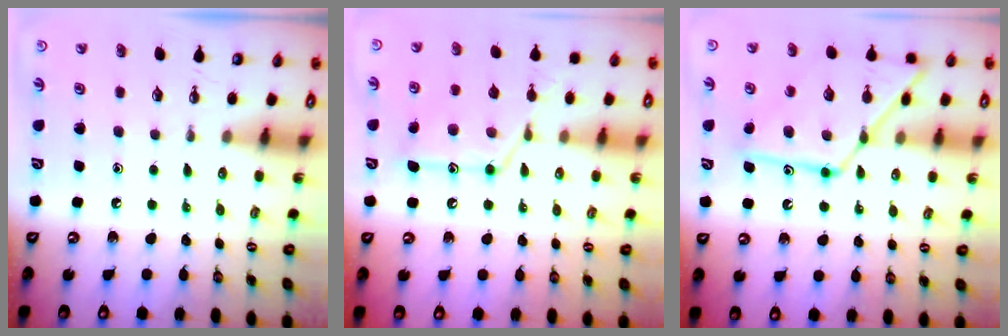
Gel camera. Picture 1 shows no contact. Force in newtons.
{"total": 13.6, "press": 13.6, "slide": 1.2}
{"total": 15.8, "press": 15.7, "slide": 1.2}